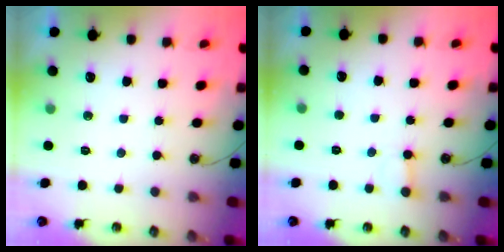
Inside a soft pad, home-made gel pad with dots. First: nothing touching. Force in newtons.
{"total": 2.5, "press": 2.5, "slide": 0.1}